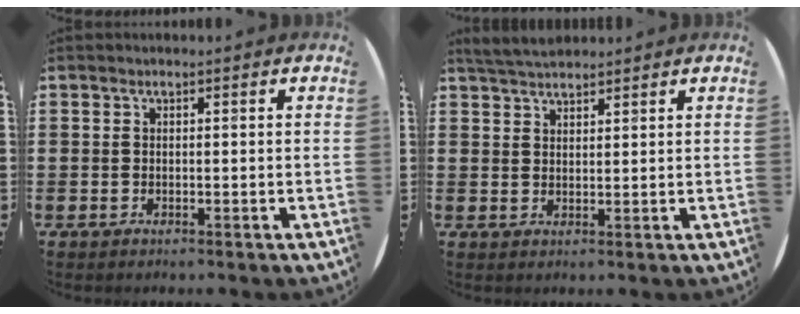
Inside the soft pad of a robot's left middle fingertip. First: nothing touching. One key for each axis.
{"total": 3.7, "fx": 3.4, "fy": 0.7, "fz": 1.0, "tx": -0.028, "ty": -0.003, "tz": 0.065}